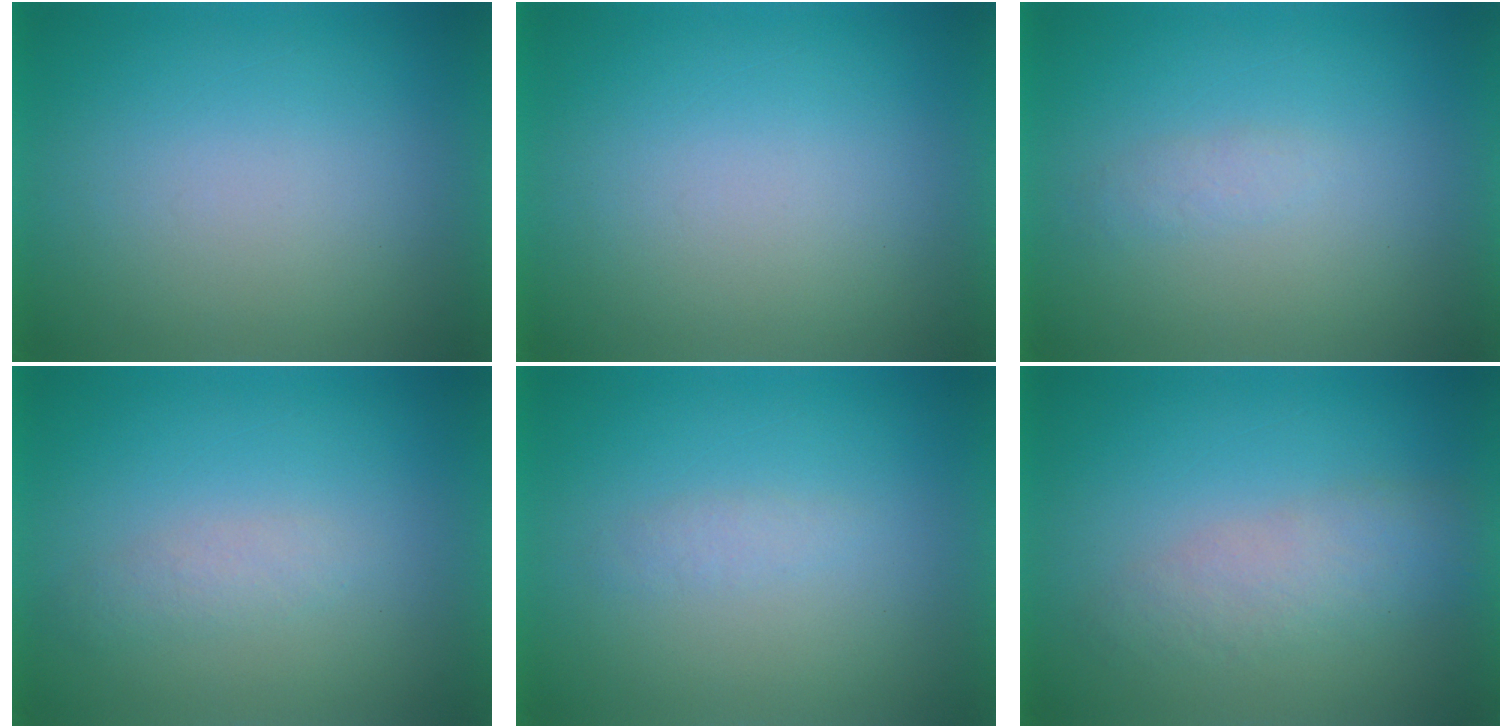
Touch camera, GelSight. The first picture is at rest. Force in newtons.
{"total": 0.0}
{"total": 1.4}
{"total": 1.9}
{"total": 1.4}
{"total": 3.4}